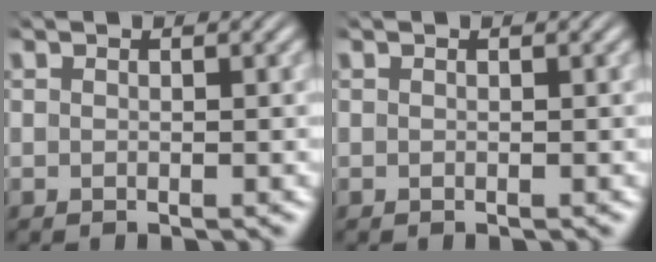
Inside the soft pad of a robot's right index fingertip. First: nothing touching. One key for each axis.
{"total": 0.0}